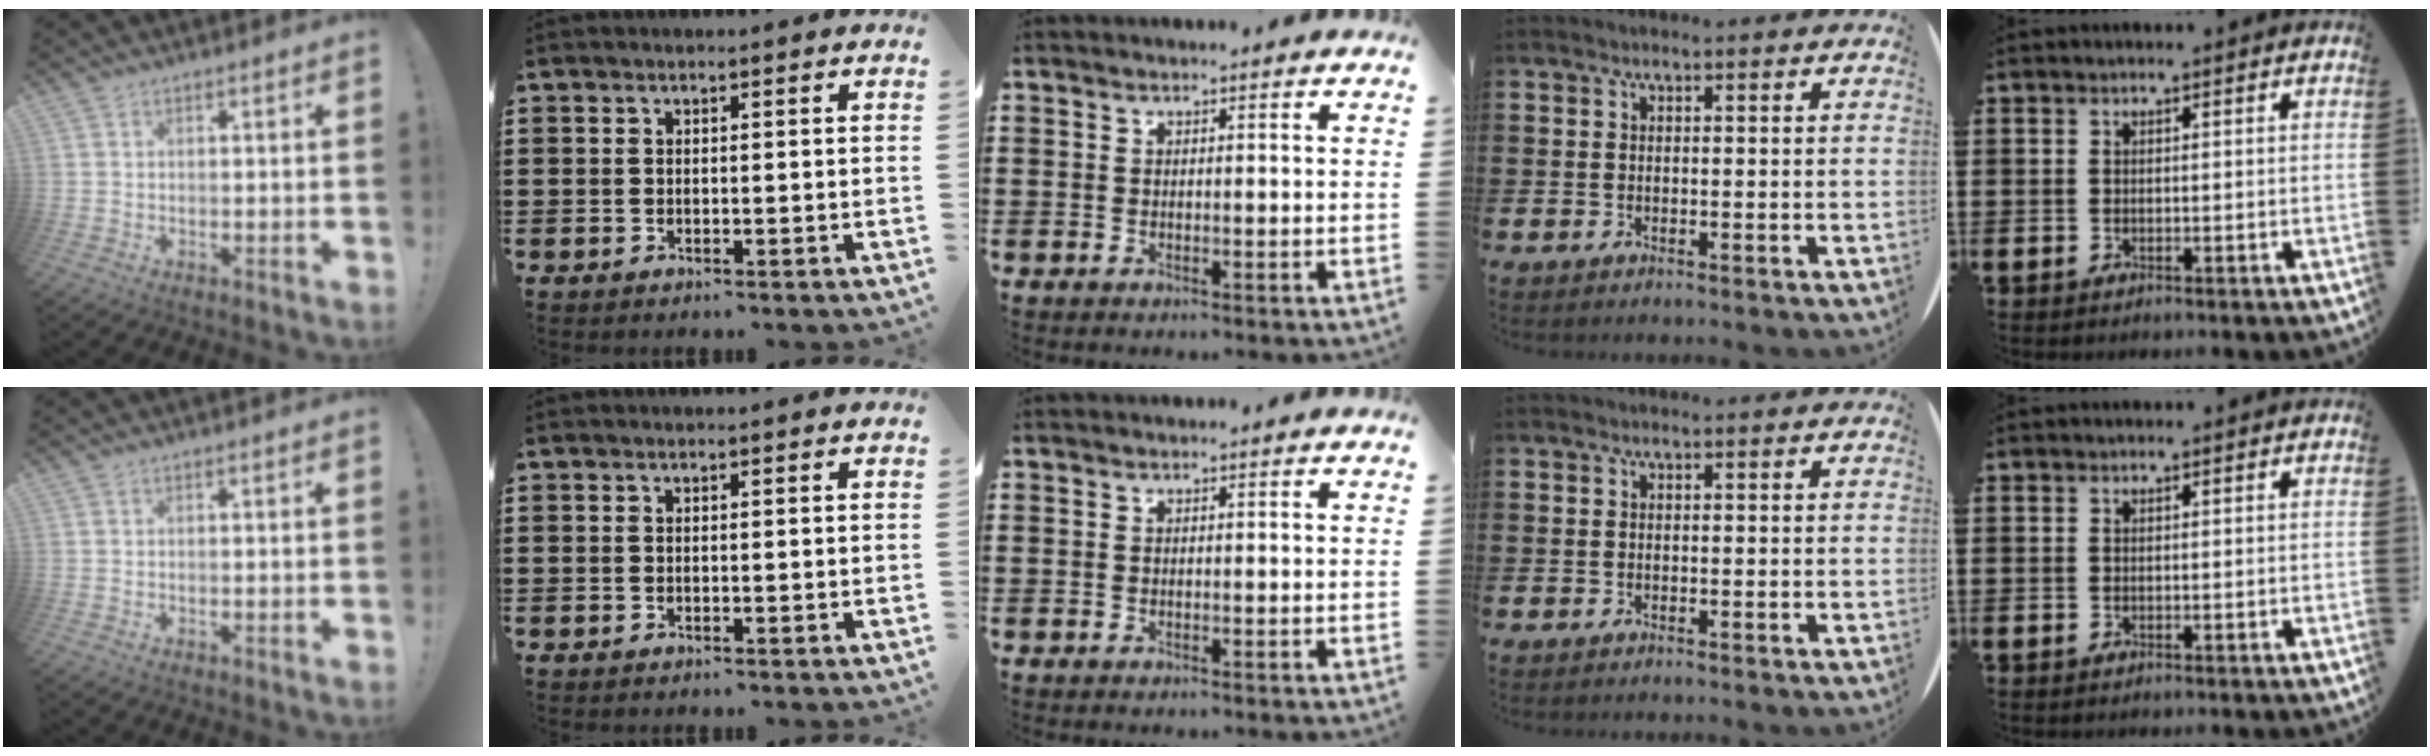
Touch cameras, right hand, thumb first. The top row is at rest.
{}